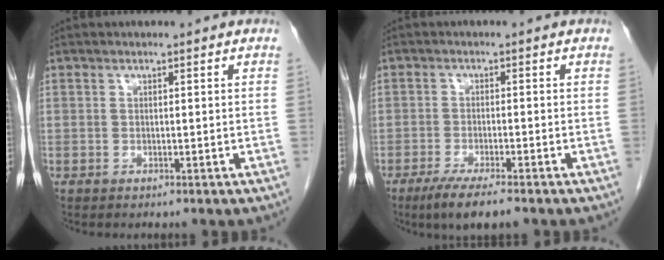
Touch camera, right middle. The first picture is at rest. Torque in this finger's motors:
{"motor_torque": [0.66, -0.46, 0.16, 0.05]}